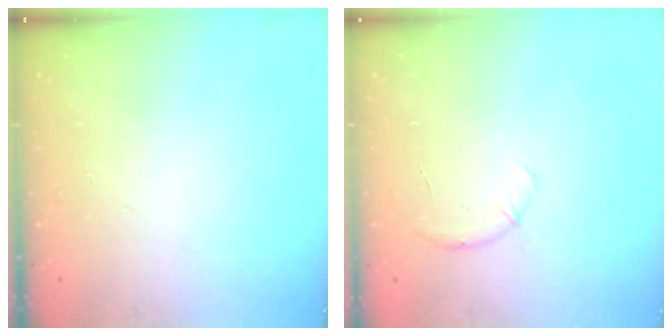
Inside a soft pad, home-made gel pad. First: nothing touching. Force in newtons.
{"total": 6.3, "press": 6.0, "slide": 1.8}